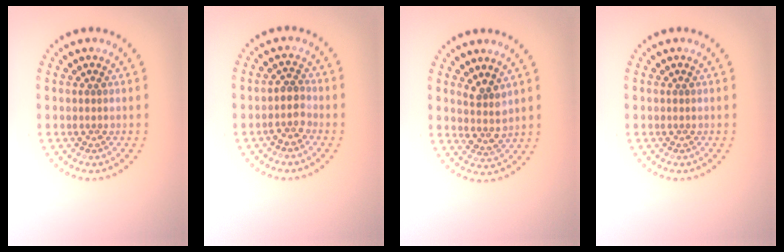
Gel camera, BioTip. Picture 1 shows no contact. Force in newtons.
{"total": 1.8, "press": 1.6, "slide": 0.9}
{"total": 2.3, "press": 1.8, "slide": 1.4}
{"total": 0.0}